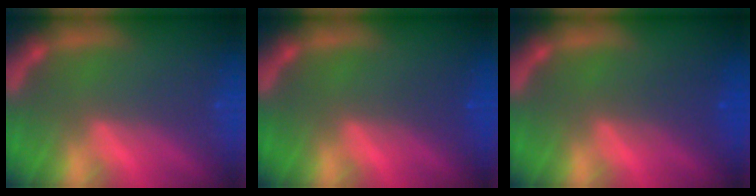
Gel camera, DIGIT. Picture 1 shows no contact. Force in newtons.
{"total": 1.0}
{"total": 1.9}